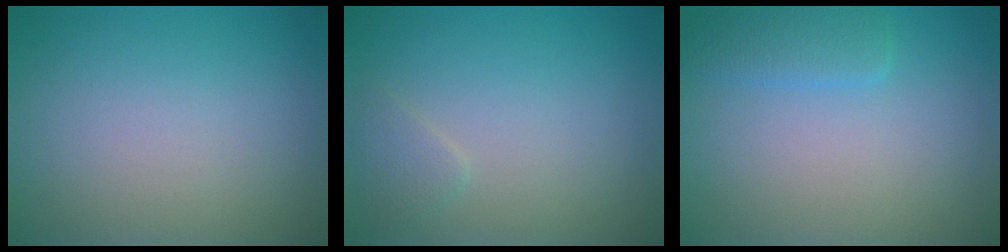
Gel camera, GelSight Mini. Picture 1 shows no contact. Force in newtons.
{"total": 1.2, "press": 1.2, "slide": 0.1}
{"total": 1.8, "press": 1.8, "slide": 0.0}